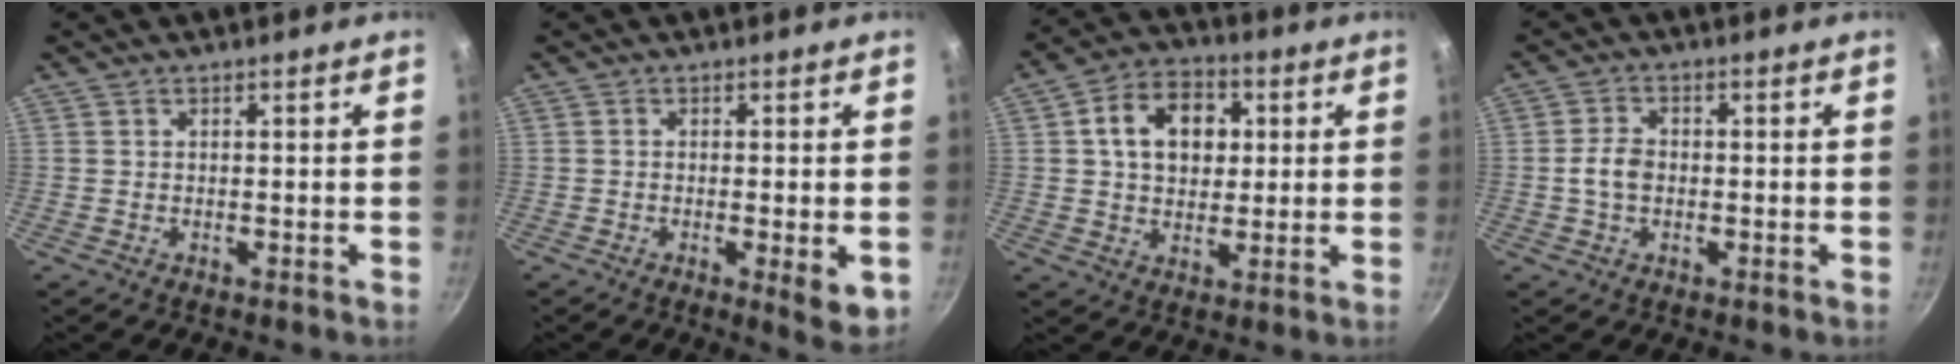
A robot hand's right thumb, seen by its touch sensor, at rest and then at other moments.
{"total": 5.5, "force": [-1.3, 1.2, 5.2], "torque": [-0.075, -0.008, -0.016]}
{"total": 11.9, "force": [2.7, 8.9, 7.5], "torque": [-0.089, 0.011, 0.034]}
{"total": 4.2, "force": [-0.5, 2.9, 3.0], "torque": [-0.055, 0.015, -0.015]}